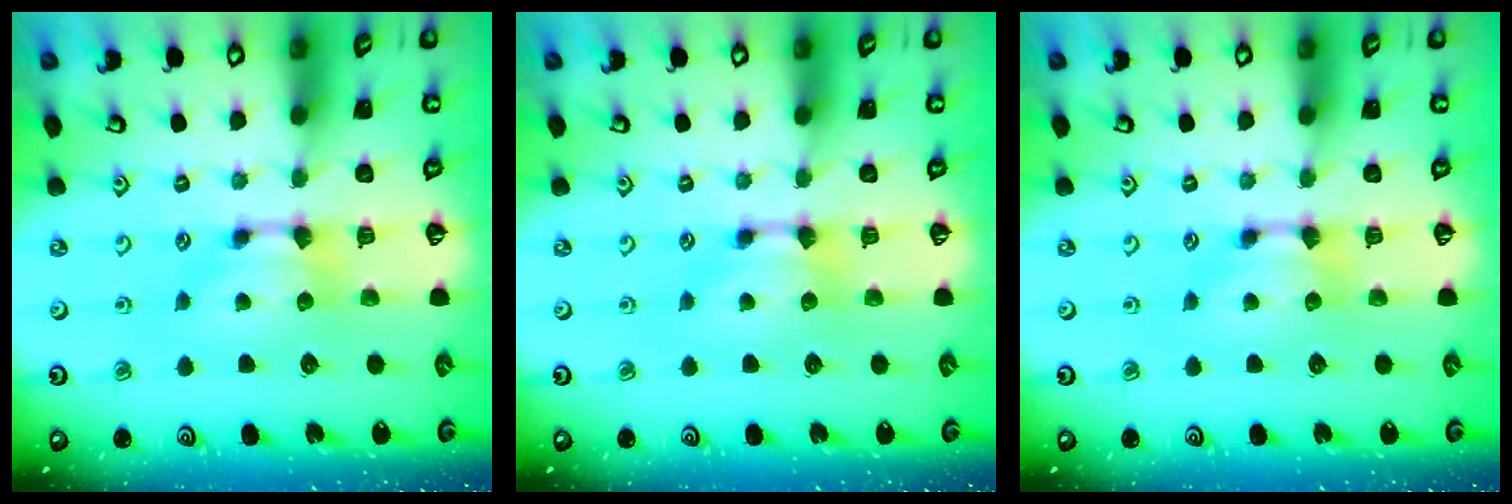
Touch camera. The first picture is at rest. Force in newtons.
{"total": 0.0}
{"total": 0.0}